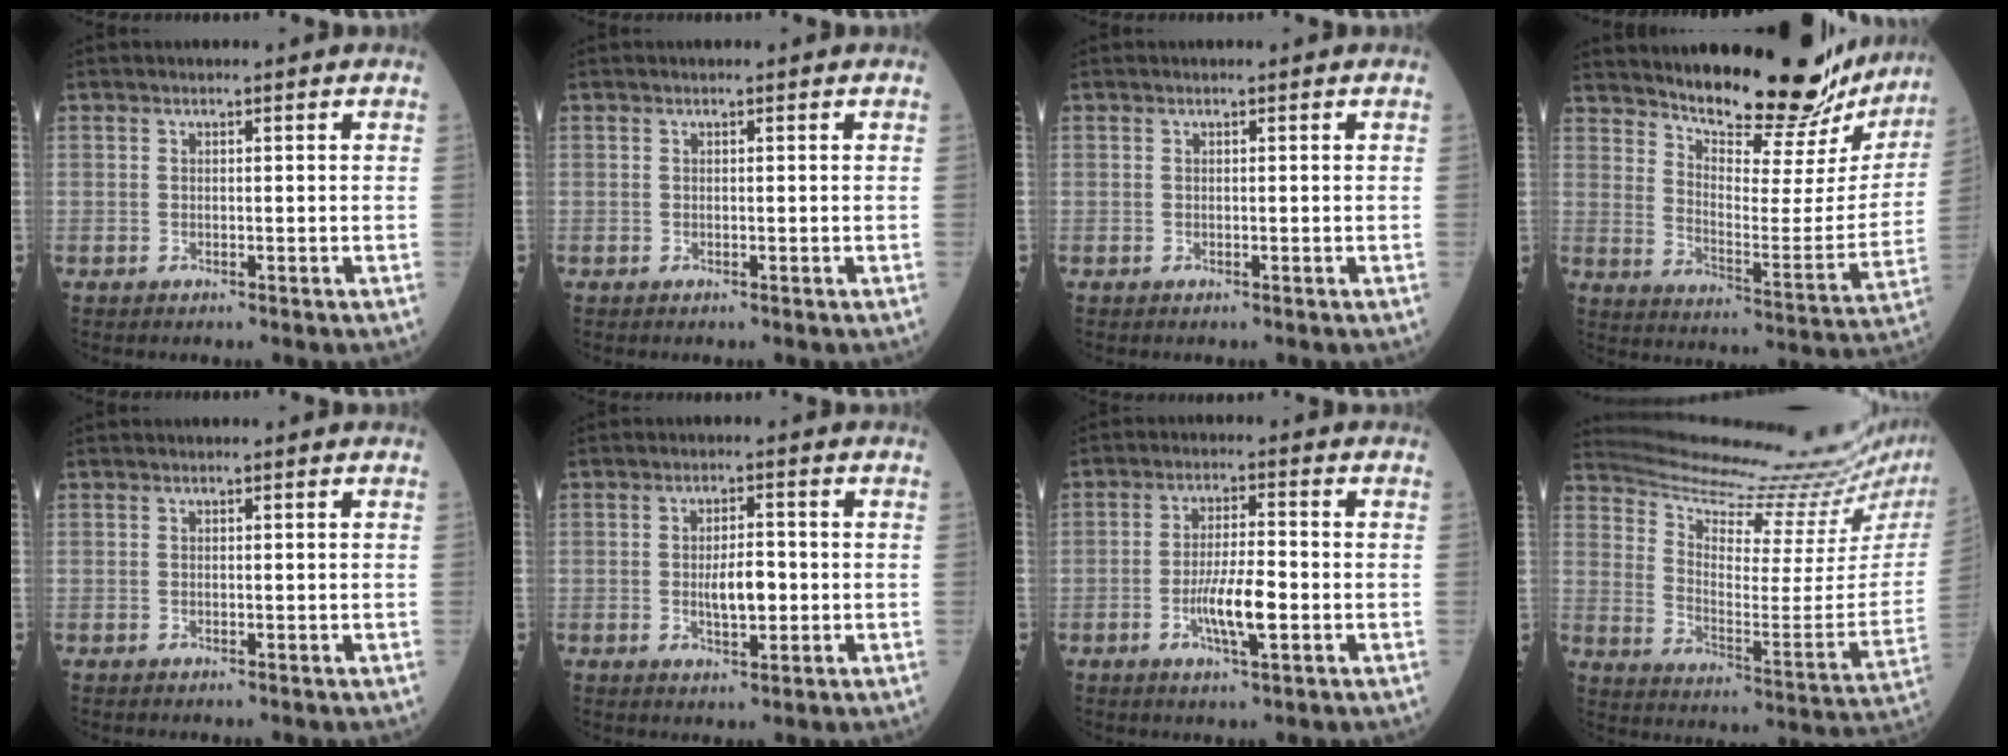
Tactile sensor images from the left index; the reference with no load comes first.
{"total": 0.0}
{"total": 0.0}
{"total": 22.8, "force": [20.7, 4.2, 8.6], "torque": [-0.129, -0.068, 0.277]}
{"total": 0.0}
{"total": 4.5, "force": [-0.5, 1.6, 4.2], "torque": [-0.076, -0.001, -0.008]}
{"total": 6.3, "force": [-1.8, 1.0, 6.0], "torque": [-0.118, -0.006, -0.032]}
{"total": 21.7, "force": [20.5, 0.3, 7.3], "torque": [-0.129, -0.101, 0.279]}